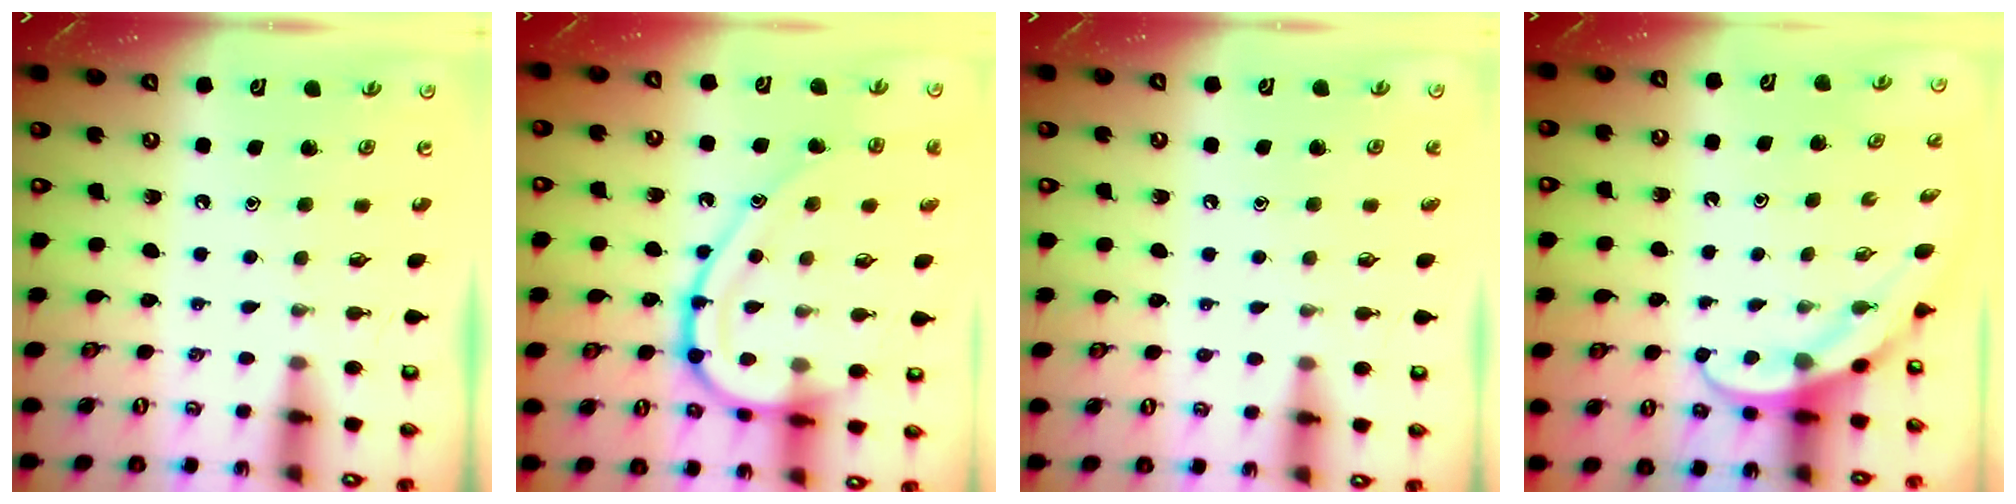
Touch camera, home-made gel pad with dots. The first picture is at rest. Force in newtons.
{"total": 17.9, "press": 17.9, "slide": 1.0}
{"total": 2.7, "press": 2.6, "slide": 0.7}
{"total": 3.9, "press": 3.9, "slide": 0.3}